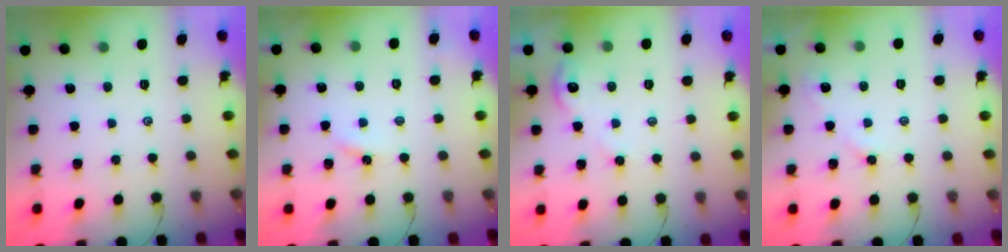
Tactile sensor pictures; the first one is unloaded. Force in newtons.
{"total": 2.7, "press": 2.7, "slide": 0.3}
{"total": 3.1, "press": 3.0, "slide": 0.4}
{"total": 4.6, "press": 4.6, "slide": 0.4}